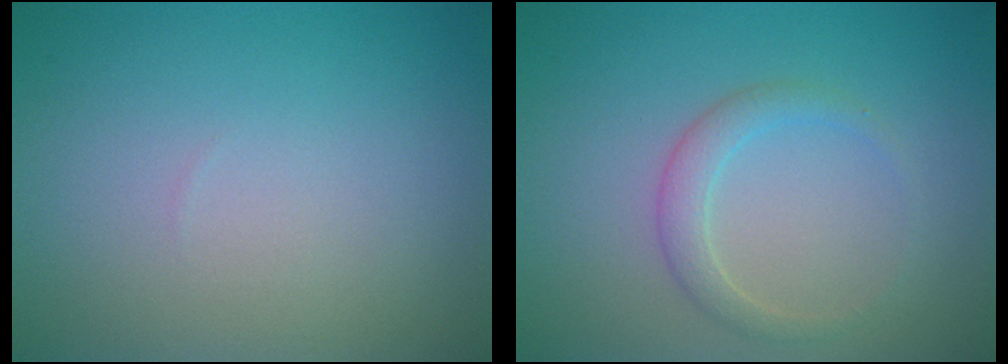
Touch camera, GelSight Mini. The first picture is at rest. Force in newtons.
{"total": 1.9, "press": 1.9, "slide": 0.1}